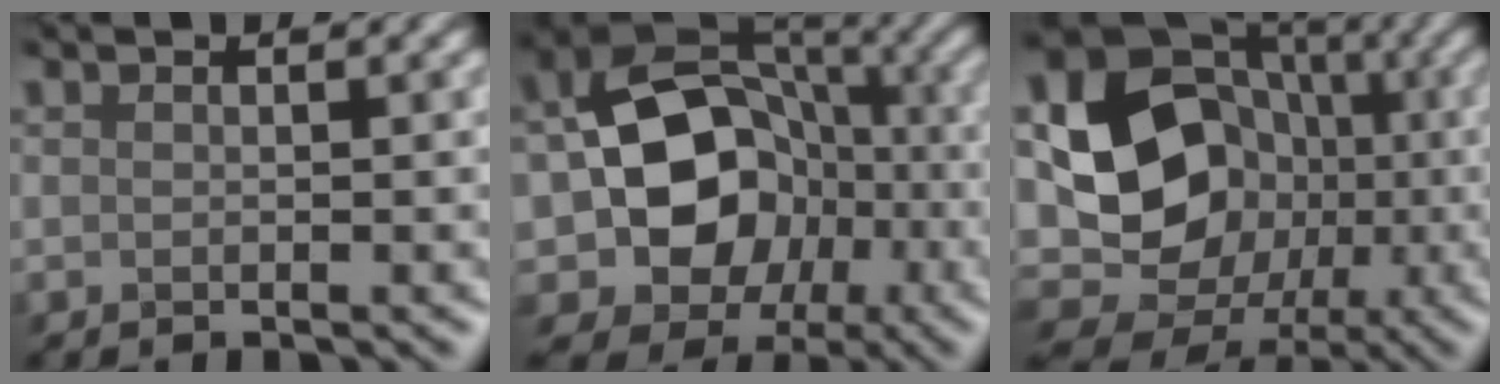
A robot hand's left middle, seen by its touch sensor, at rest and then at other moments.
{"total": 10.4, "force": [-2.6, 8.7, 5.1], "torque": [-0.092, -0.001, -0.035]}
{"total": 14.0, "force": [-2.0, 12.6, 5.8], "torque": [-0.114, -0.003, -0.024]}